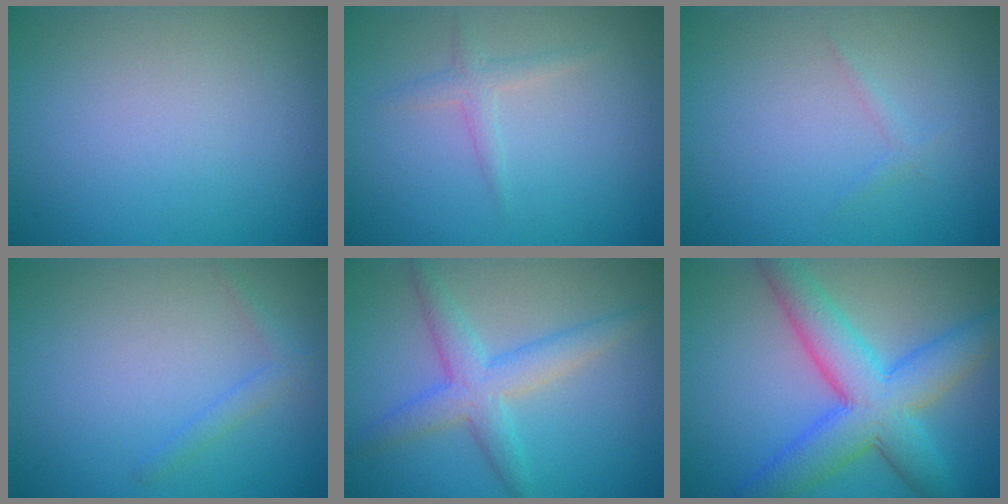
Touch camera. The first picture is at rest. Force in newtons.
{"total": 1.3, "press": 1.3, "slide": 0.1}
{"total": 0.7, "press": 0.7, "slide": 0.1}
{"total": 1.3, "press": 1.3, "slide": 0.1}
{"total": 4.2, "press": 4.2, "slide": 0.1}
{"total": 8.3, "press": 8.3, "slide": 0.2}